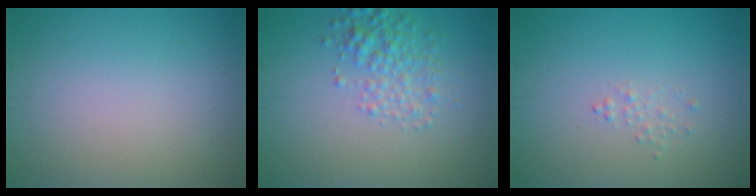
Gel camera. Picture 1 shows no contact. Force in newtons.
{"total": 2.9, "press": 2.9, "slide": 0.0}
{"total": 0.7, "press": 0.7, "slide": 0.1}